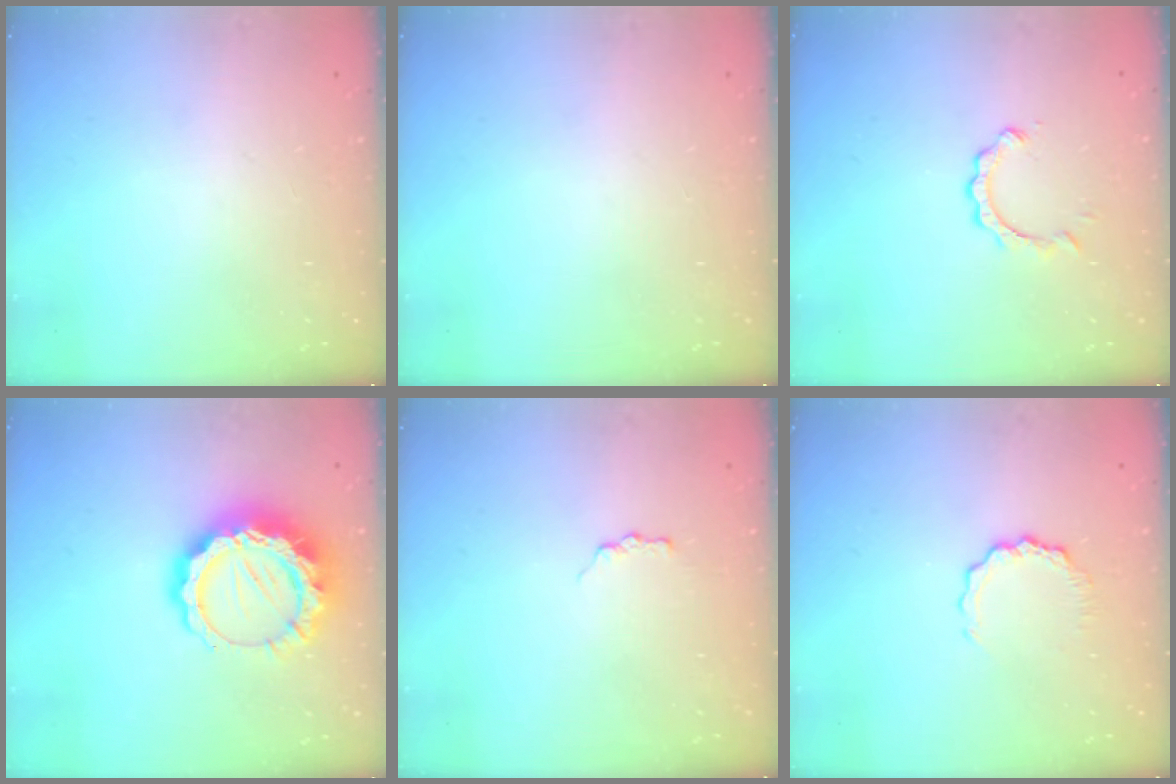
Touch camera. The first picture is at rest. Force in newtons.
{"total": 0.0}
{"total": 2.7, "press": 2.6, "slide": 0.3}
{"total": 16.3, "press": 16.3, "slide": 1.3}
{"total": 2.6, "press": 2.6, "slide": 0.4}
{"total": 4.7, "press": 4.7, "slide": 0.6}